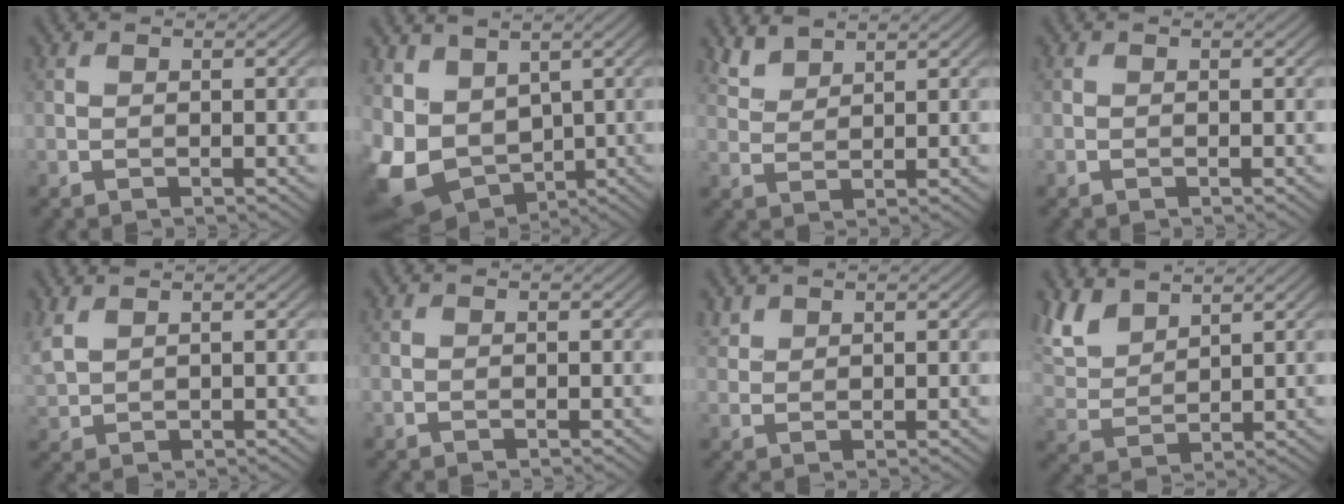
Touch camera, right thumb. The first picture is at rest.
{"total": 10.1, "force": [1.1, 7.7, 6.3], "torque": [-0.178, -0.013, 0.040]}
{"total": 3.0, "force": [2.7, 0.9, 1.2], "torque": [-0.031, 0.002, 0.064]}
{"total": 0.0}
{"total": 3.1, "force": [2.3, 1.1, 1.8], "torque": [-0.061, 0.010, 0.054]}
{"total": 0.0}
{"total": 1.7, "force": [1.5, 0.6, 0.4], "torque": [-0.014, 0.004, 0.039]}
{"total": 6.4, "force": [4.9, 2.7, 3.2], "torque": [-0.090, 0.008, 0.107]}